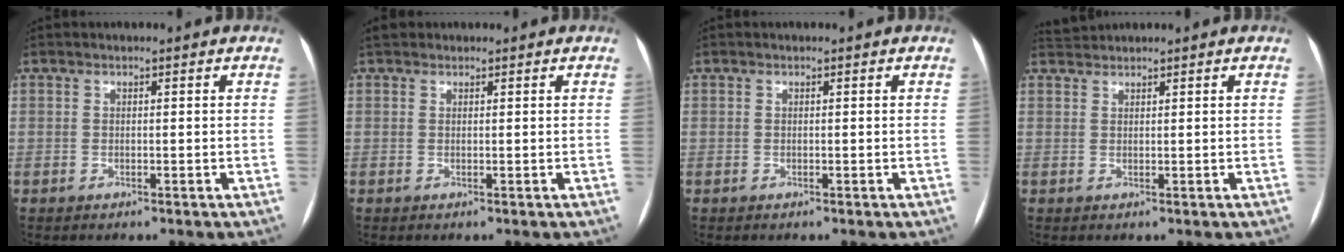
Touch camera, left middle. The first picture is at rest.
{"total": 1.9, "force": [1.5, 1.1, 0.3], "torque": [-0.006, 0.021, 0.026]}
{"total": 0.0}
{"total": 1.8, "force": [1.7, -0.2, -0.4], "torque": [-0.004, 0.015, 0.043]}